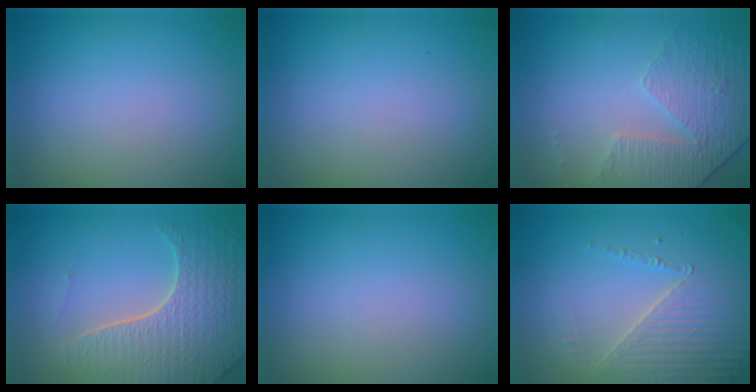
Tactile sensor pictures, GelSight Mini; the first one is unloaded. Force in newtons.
{"total": 0.0}
{"total": 4.7, "press": 3.3, "slide": 3.3}
{"total": 6.8, "press": 5.2, "slide": 4.4}
{"total": 0.0}
{"total": 4.3, "press": 4.1, "slide": 1.4}